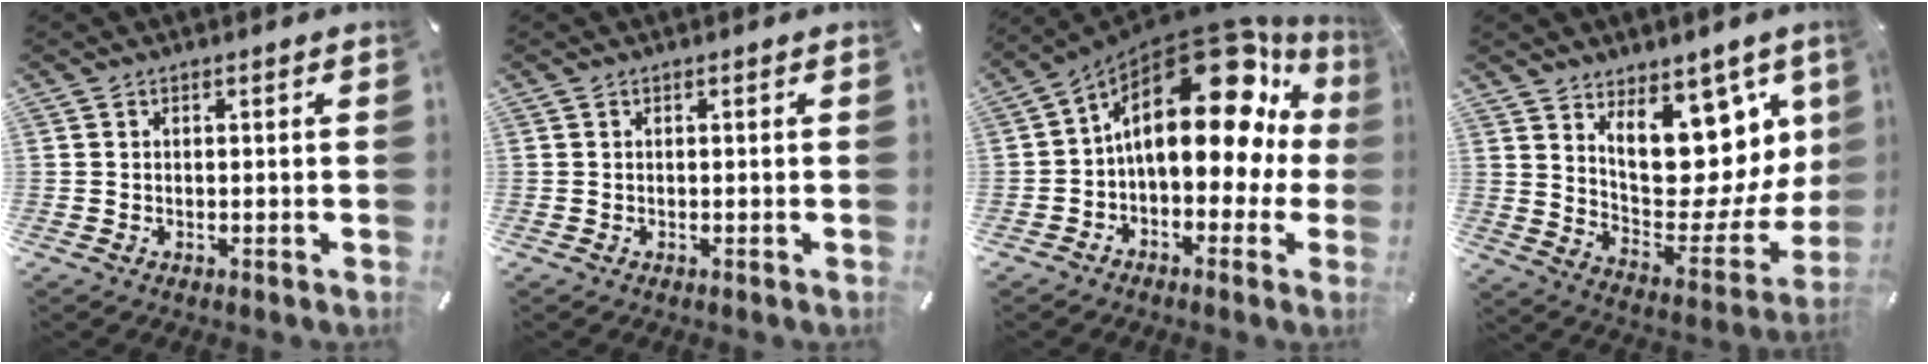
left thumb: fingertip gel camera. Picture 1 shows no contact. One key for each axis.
{"total": 0.0}
{"total": 25.6, "fx": 7.8, "fy": 13.4, "fz": 20.3, "tx": -0.322, "ty": -0.056, "tz": 0.128}
{"total": 19.5, "fx": 9.7, "fy": 11.1, "fz": 12.8, "tx": -0.157, "ty": -0.095, "tz": 0.174}